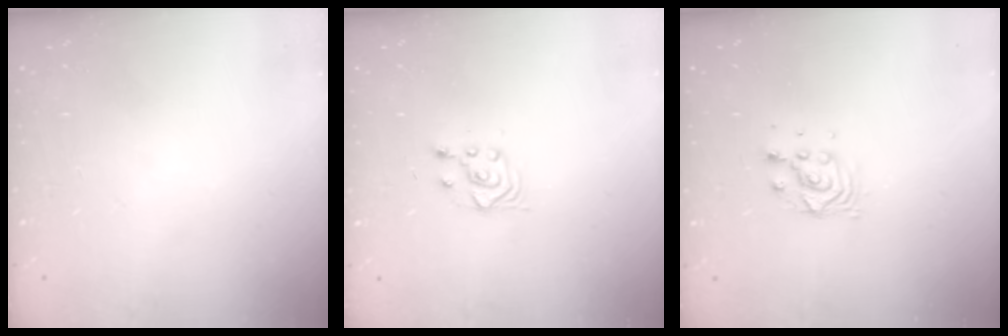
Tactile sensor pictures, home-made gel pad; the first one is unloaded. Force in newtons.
{"total": 3.0, "press": 2.6, "slide": 1.3}
{"total": 5.5, "press": 5.5, "slide": 0.3}